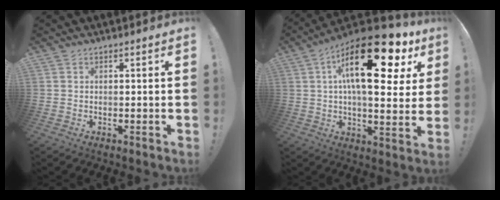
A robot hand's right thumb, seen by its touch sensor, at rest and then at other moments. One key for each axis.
{"total": 25.7, "fx": 10.1, "fy": 9.4, "fz": 21.7, "tx": -0.342, "ty": -0.055, "tz": 0.164}